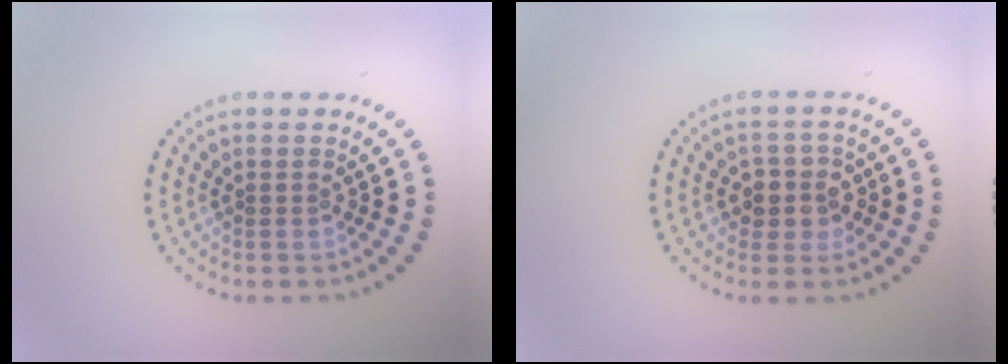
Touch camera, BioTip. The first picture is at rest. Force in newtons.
{"total": 2.8, "press": 2.6, "slide": 1.0}